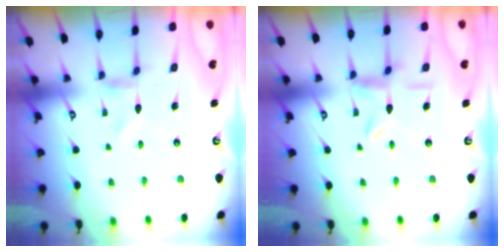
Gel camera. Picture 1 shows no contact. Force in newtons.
{"total": 7.4, "press": 7.4, "slide": 0.8}